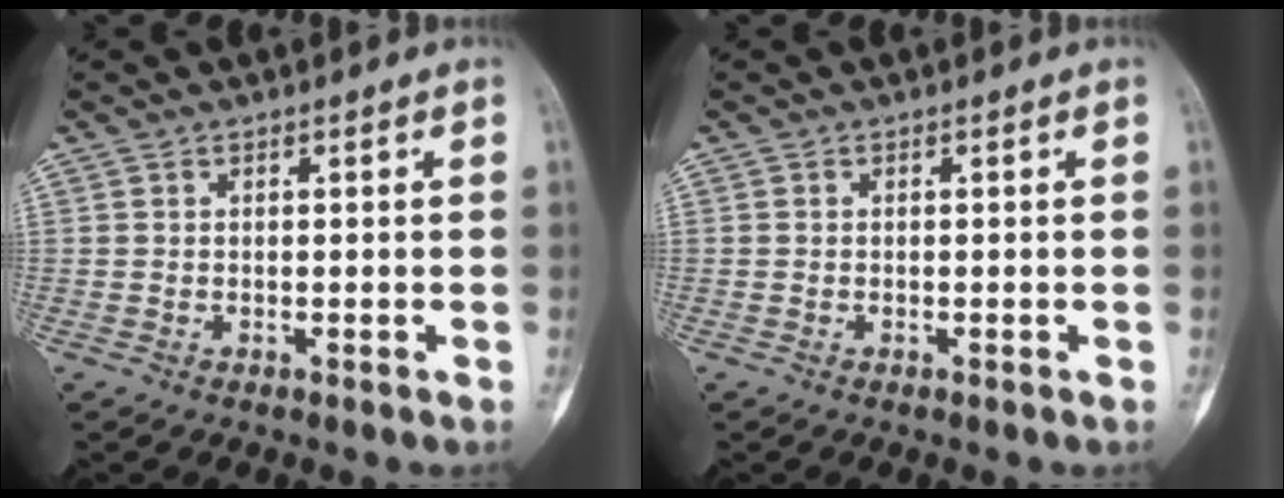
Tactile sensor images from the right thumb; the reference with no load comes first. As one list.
[{"total": 0.0}]